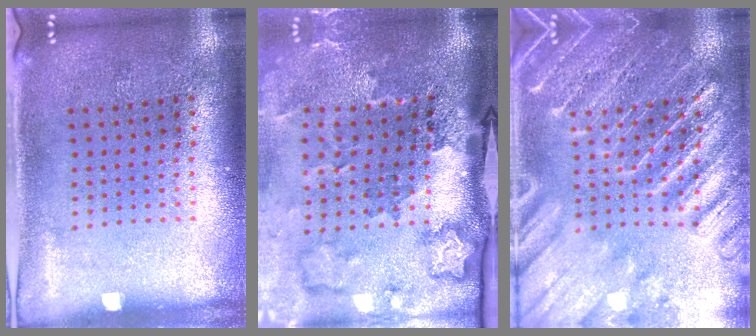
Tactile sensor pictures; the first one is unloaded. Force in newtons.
{"total": 3.5, "press": 2.2, "slide": 2.7}
{"total": 3.5, "press": 3.5, "slide": 0.4}